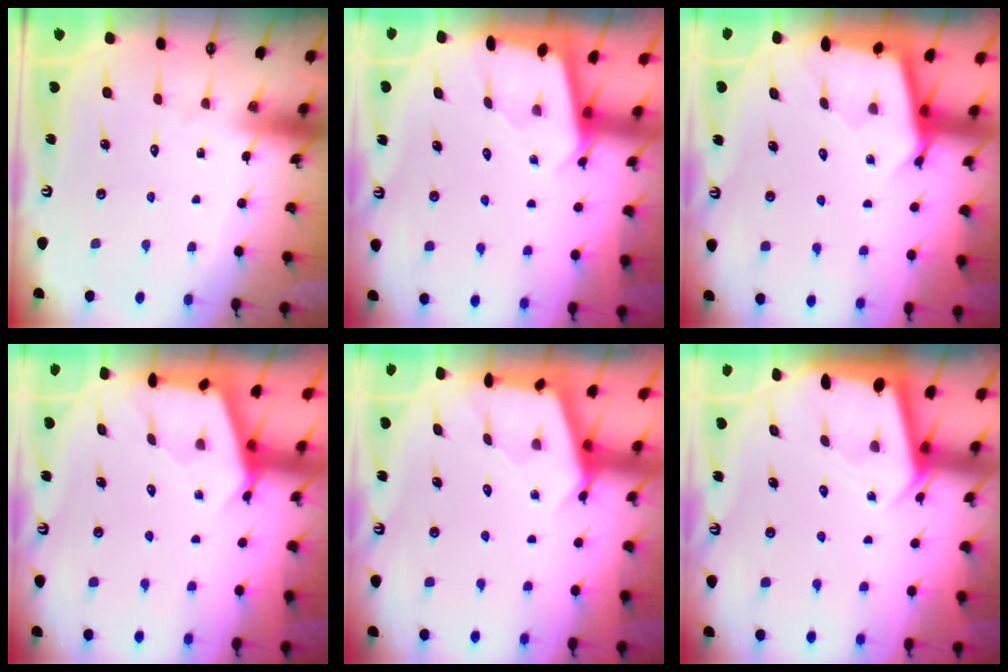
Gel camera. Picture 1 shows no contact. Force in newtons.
{"total": 1.8, "press": 1.8, "slide": 0.2}
{"total": 2.8, "press": 2.8, "slide": 0.3}
{"total": 2.7, "press": 2.7, "slide": 0.4}
{"total": 2.8, "press": 2.7, "slide": 0.4}
{"total": 2.5, "press": 2.5, "slide": 0.2}